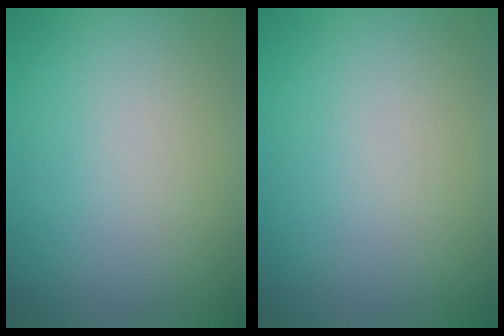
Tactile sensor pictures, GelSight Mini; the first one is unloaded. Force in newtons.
{"total": 0.0}